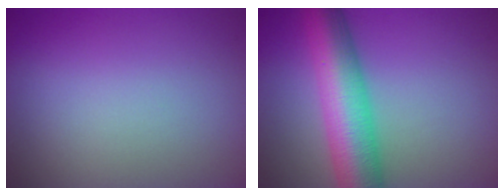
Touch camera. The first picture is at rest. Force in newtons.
{"total": 9.4, "press": 9.4, "slide": 0.3}